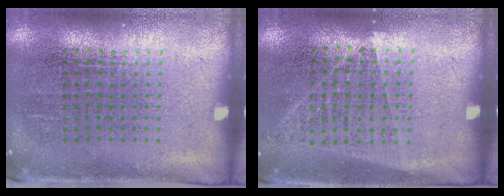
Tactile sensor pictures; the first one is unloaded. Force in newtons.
{"total": 1.0, "press": 0.9, "slide": 0.4}